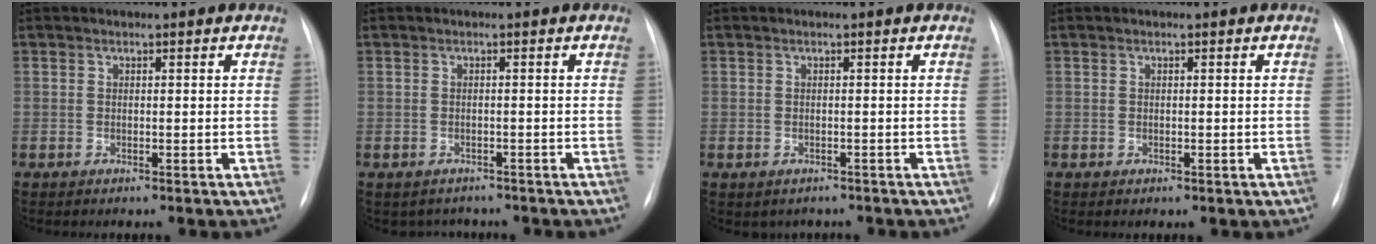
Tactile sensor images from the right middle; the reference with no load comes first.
{"total": 3.0, "force": [-2.5, 1.6, -0.1], "torque": [-0.001, 0.009, -0.031]}
{"total": 2.1, "force": [-1.5, 1.4, 0.2], "torque": [-0.006, 0.005, -0.017]}
{"total": 0.0}